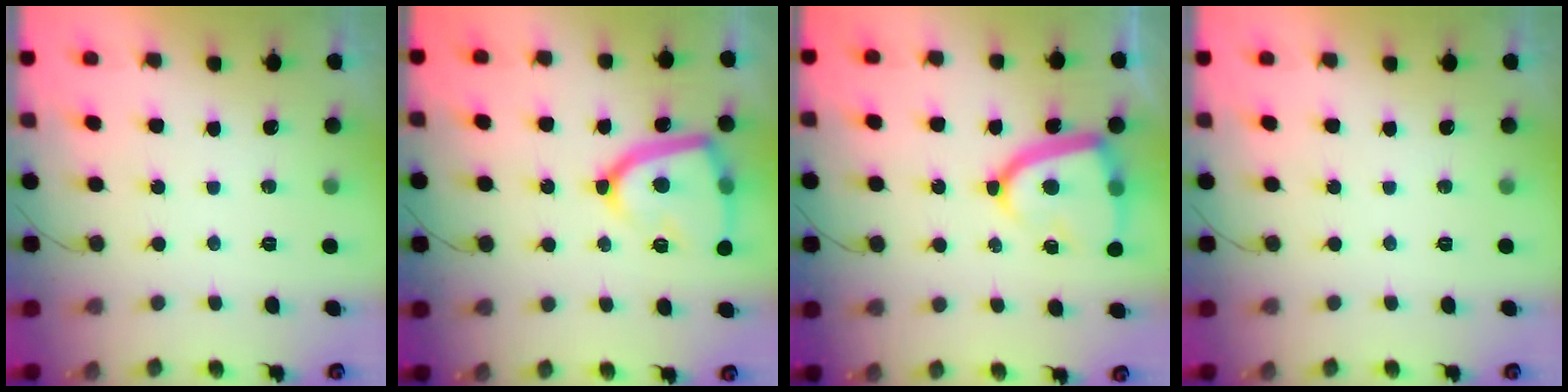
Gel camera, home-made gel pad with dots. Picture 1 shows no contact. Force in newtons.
{"total": 16.4, "press": 16.4, "slide": 1.4}
{"total": 15.2, "press": 15.1, "slide": 1.6}
{"total": 0.0}